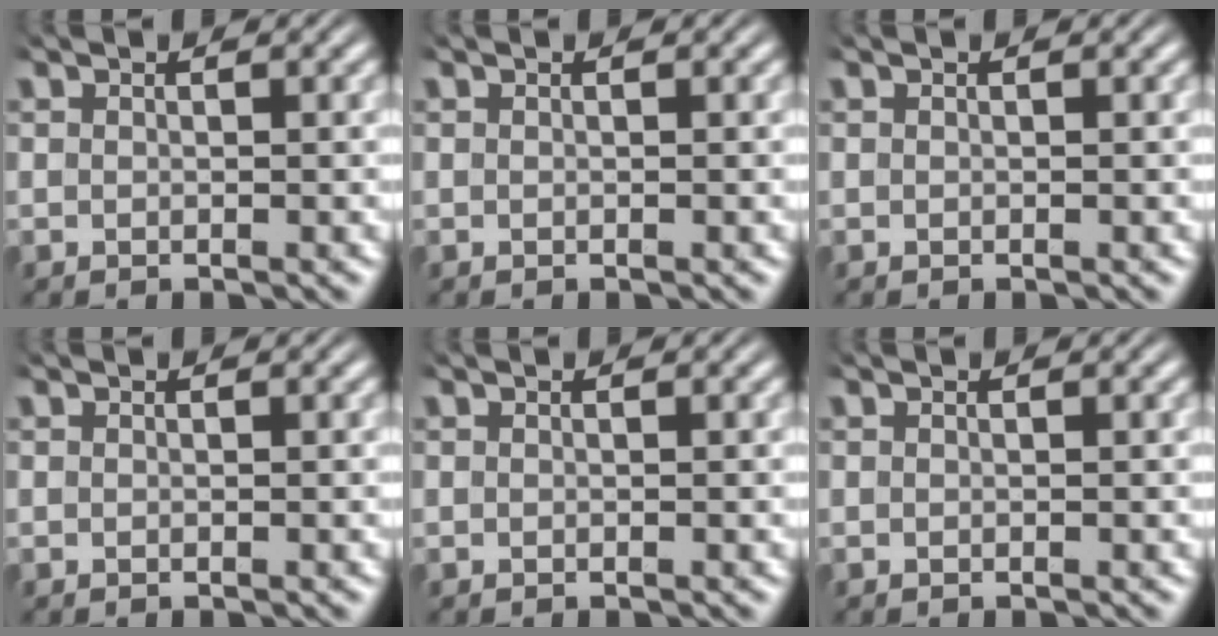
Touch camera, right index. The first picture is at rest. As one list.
[{"total": 0.0}, {"total": 0.0}, {"total": 0.0}, {"total": 0.0}, {"total": 0.0}]